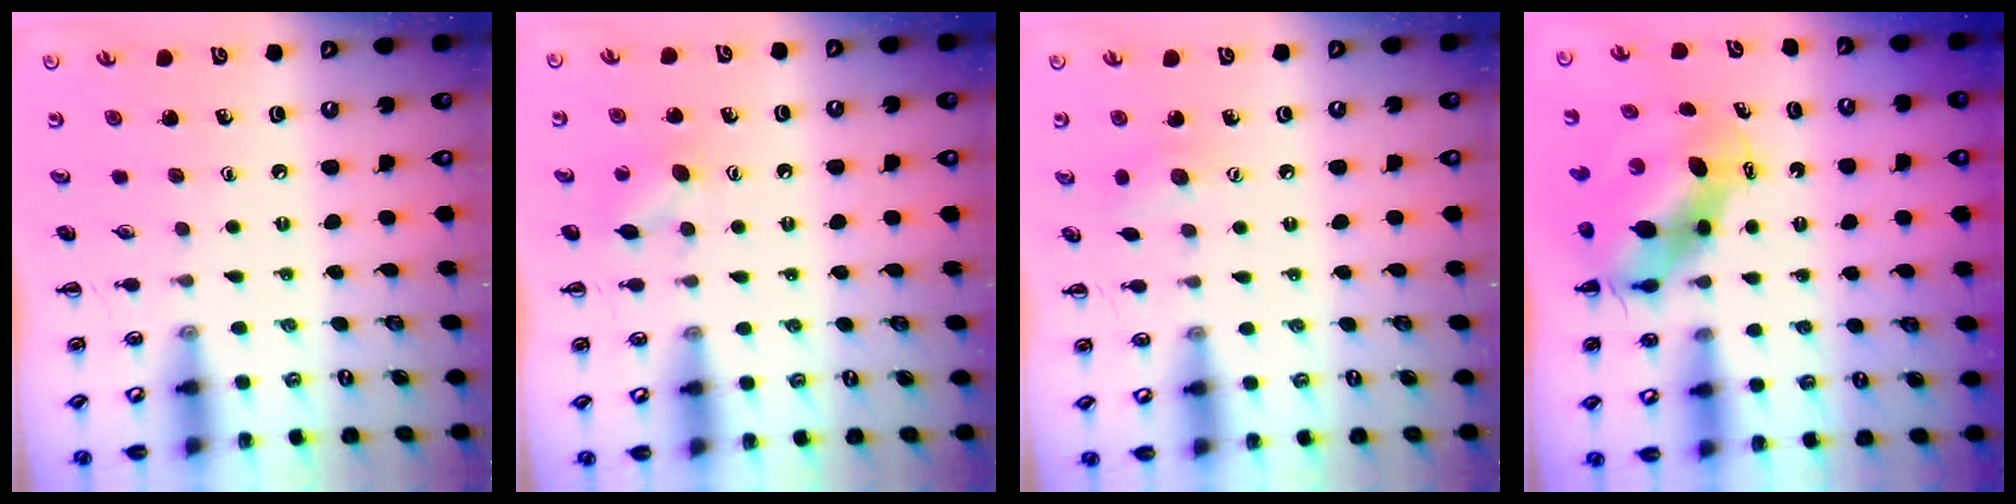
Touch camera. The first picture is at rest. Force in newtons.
{"total": 6.7, "press": 6.5, "slide": 1.5}
{"total": 7.2, "press": 7.0, "slide": 1.7}
{"total": 7.6, "press": 7.4, "slide": 1.8}